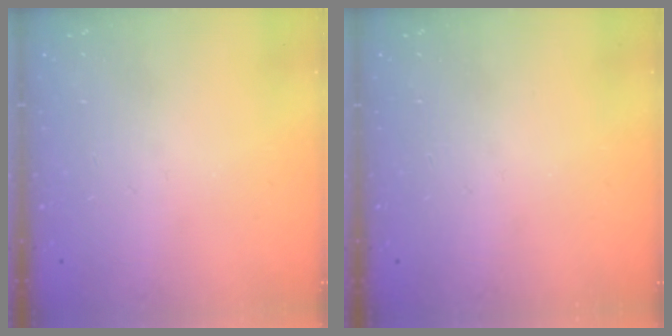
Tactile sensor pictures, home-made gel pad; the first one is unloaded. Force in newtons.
{"total": 0.0}